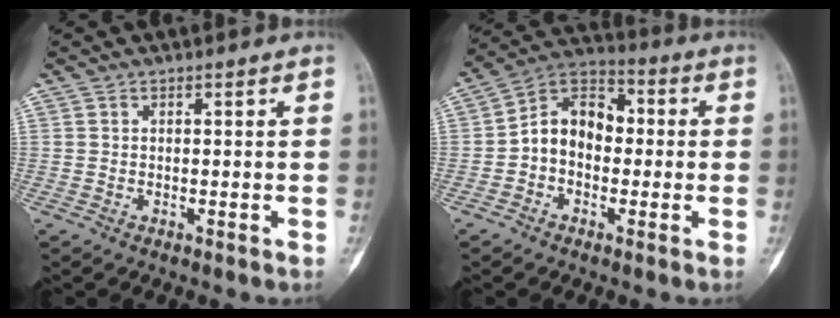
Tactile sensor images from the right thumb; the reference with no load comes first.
{"total": 10.4, "force": [-0.7, 7.7, 7.0], "torque": [-0.087, 0.038, -0.029]}